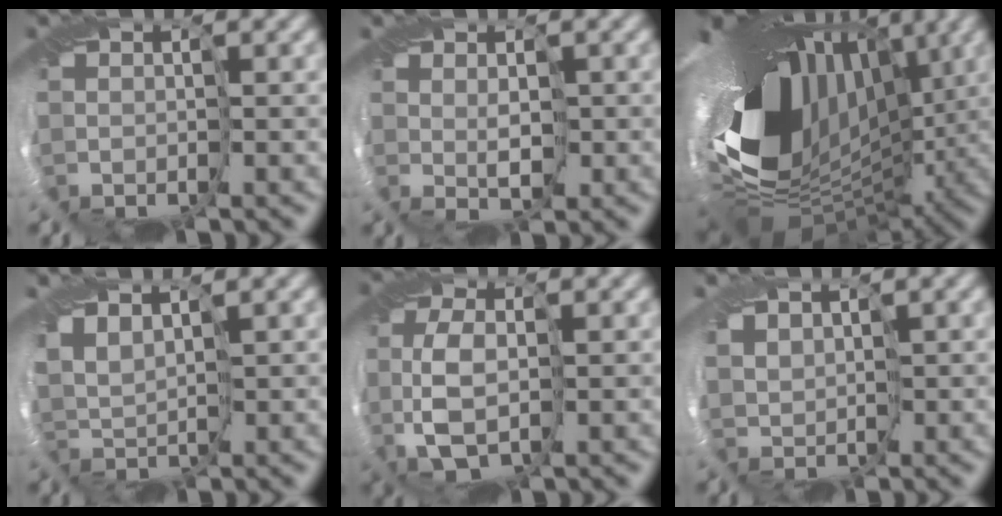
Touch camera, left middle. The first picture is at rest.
{"total": 0.7, "force": [0.2, 0.1, 0.7], "torque": [-0.011, -0.001, 0.004]}
{"total": 16.3, "force": [0.5, 10.3, 12.6], "torque": [-0.229, -0.029, 0.012]}
{"total": 2.1, "force": [-0.2, 1.1, 1.7], "torque": [-0.034, 0.004, -0.015]}
{"total": 3.3, "force": [-1.3, 1.3, 2.8], "torque": [-0.067, -0.006, -0.022]}
{"total": 0.8, "force": [0.0, 0.7, 0.4], "torque": [-0.001, -0.004, -0.008]}